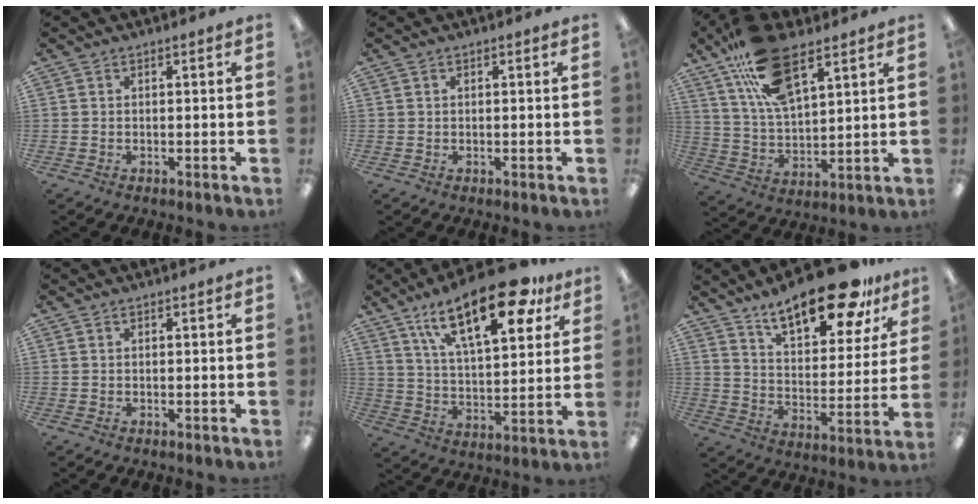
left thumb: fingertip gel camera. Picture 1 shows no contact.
{"total": 0.0}
{"total": 17.8, "force": [11.0, 7.8, 11.6], "torque": [-0.218, -0.037, 0.198]}
{"total": 0.0}
{"total": 22.7, "force": [13.4, 9.1, 15.9], "torque": [-0.243, -0.058, 0.218]}
{"total": 19.4, "force": [14.4, 6.9, 11.0], "torque": [-0.172, -0.083, 0.241]}